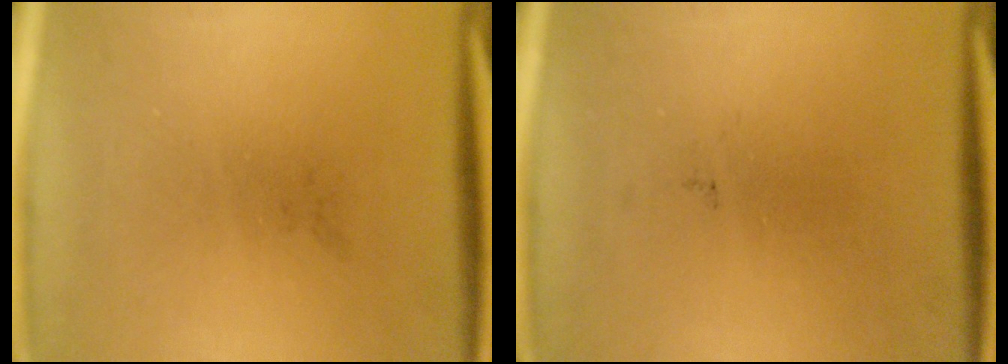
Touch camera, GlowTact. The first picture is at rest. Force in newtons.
{"total": 0.0}